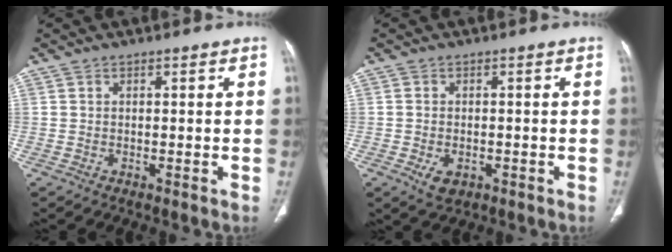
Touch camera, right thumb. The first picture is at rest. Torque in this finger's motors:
{"motor_torque": [-0.26, -0.14, -0.29, 0.18, -0.01]}